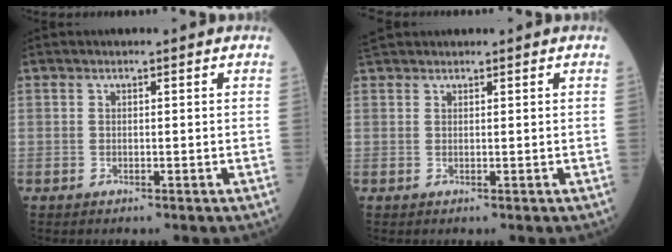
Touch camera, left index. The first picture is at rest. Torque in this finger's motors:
{"motor_torque": [-0.43, -0.88, 0.07, 0.03]}